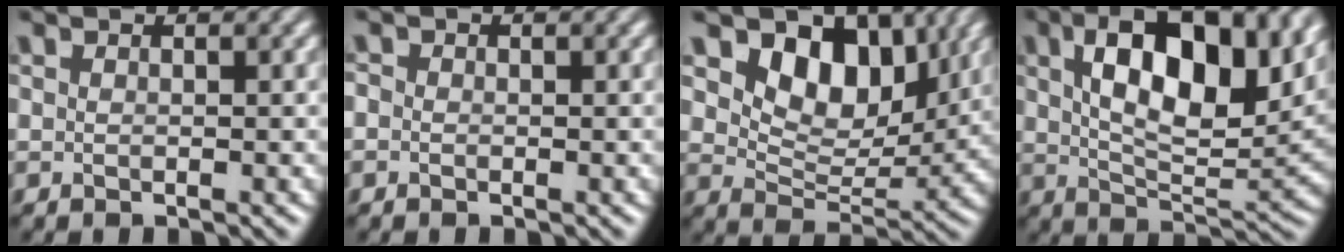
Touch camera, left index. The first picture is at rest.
{"total": 0.6, "force": [-0.3, 0.5, 0.1], "torque": [-0.001, -0.001, -0.007]}
{"total": 7.8, "force": [4.0, 4.8, 4.6], "torque": [-0.071, -0.016, 0.060]}
{"total": 12.2, "force": [4.6, 5.2, 10.0], "torque": [-0.148, 0.007, 0.075]}